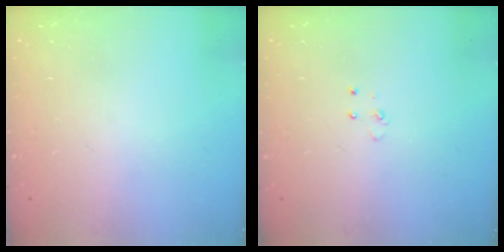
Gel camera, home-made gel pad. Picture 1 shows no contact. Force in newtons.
{"total": 3.2, "press": 3.2, "slide": 0.4}